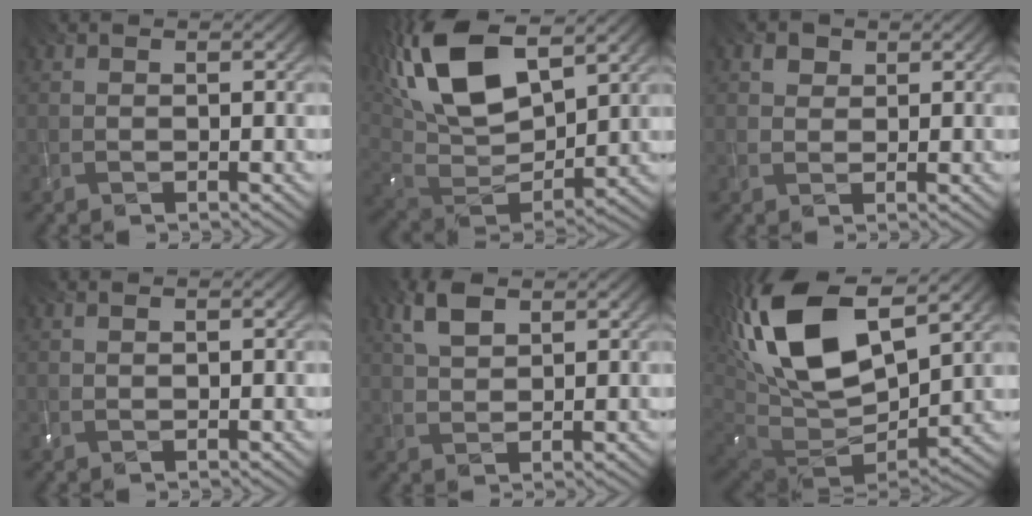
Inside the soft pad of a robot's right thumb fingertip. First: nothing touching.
{"total": 16.5, "force": [6.9, 8.1, 12.6], "torque": [-0.282, 0.031, 0.122]}
{"total": 1.0, "force": [0.7, 0.6, 0.3], "torque": [-0.005, -0.006, 0.018]}
{"total": 0.6, "force": [0.0, 0.0, 0.6], "torque": [-0.010, 0.002, 0.007]}
{"total": 3.0, "force": [1.7, 1.1, 2.3], "torque": [-0.054, 0.005, 0.040]}
{"total": 19.4, "force": [6.2, 10.0, 15.5], "torque": [-0.335, 0.019, 0.121]}